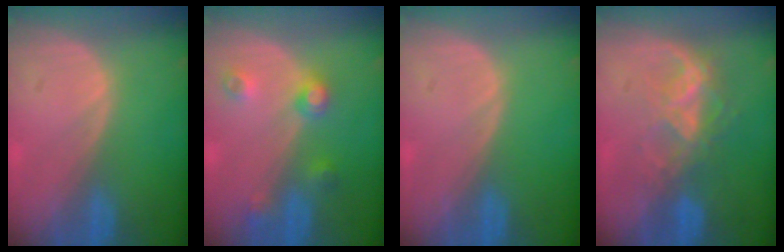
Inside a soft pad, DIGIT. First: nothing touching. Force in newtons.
{"total": 4.5, "press": 4.0, "slide": 2.1}
{"total": 0.0}
{"total": 6.8, "press": 6.0, "slide": 3.2}